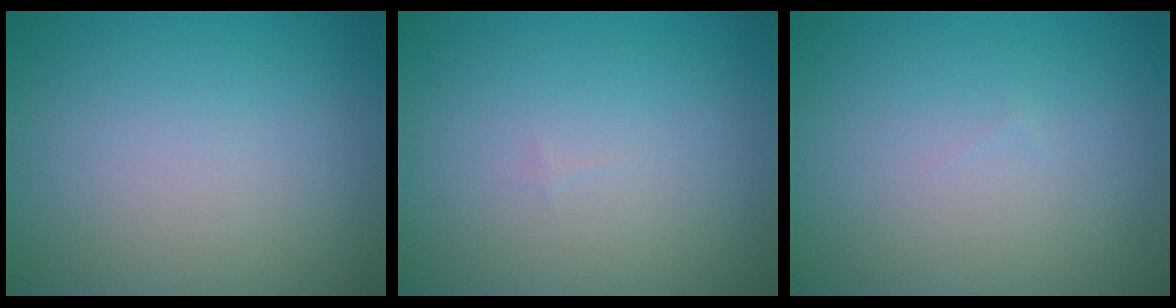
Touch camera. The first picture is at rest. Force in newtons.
{"total": 0.0}
{"total": 0.0}